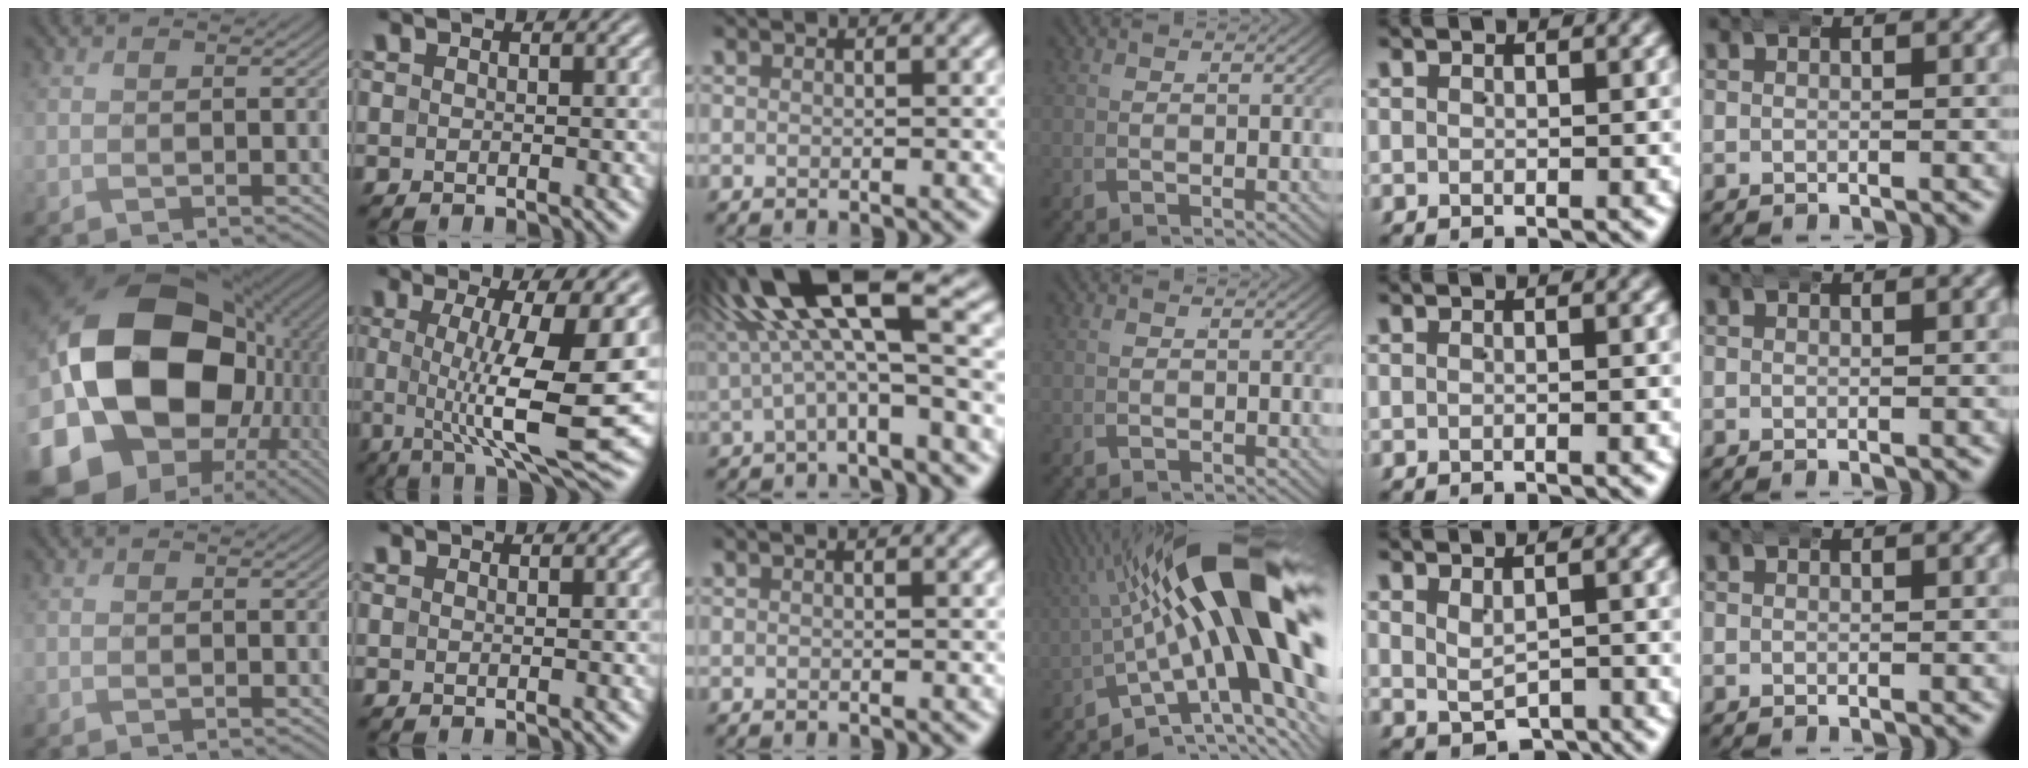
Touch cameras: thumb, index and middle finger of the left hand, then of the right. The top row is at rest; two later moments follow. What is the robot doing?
{"motion": "wrap", "object": "aluminum foil"}